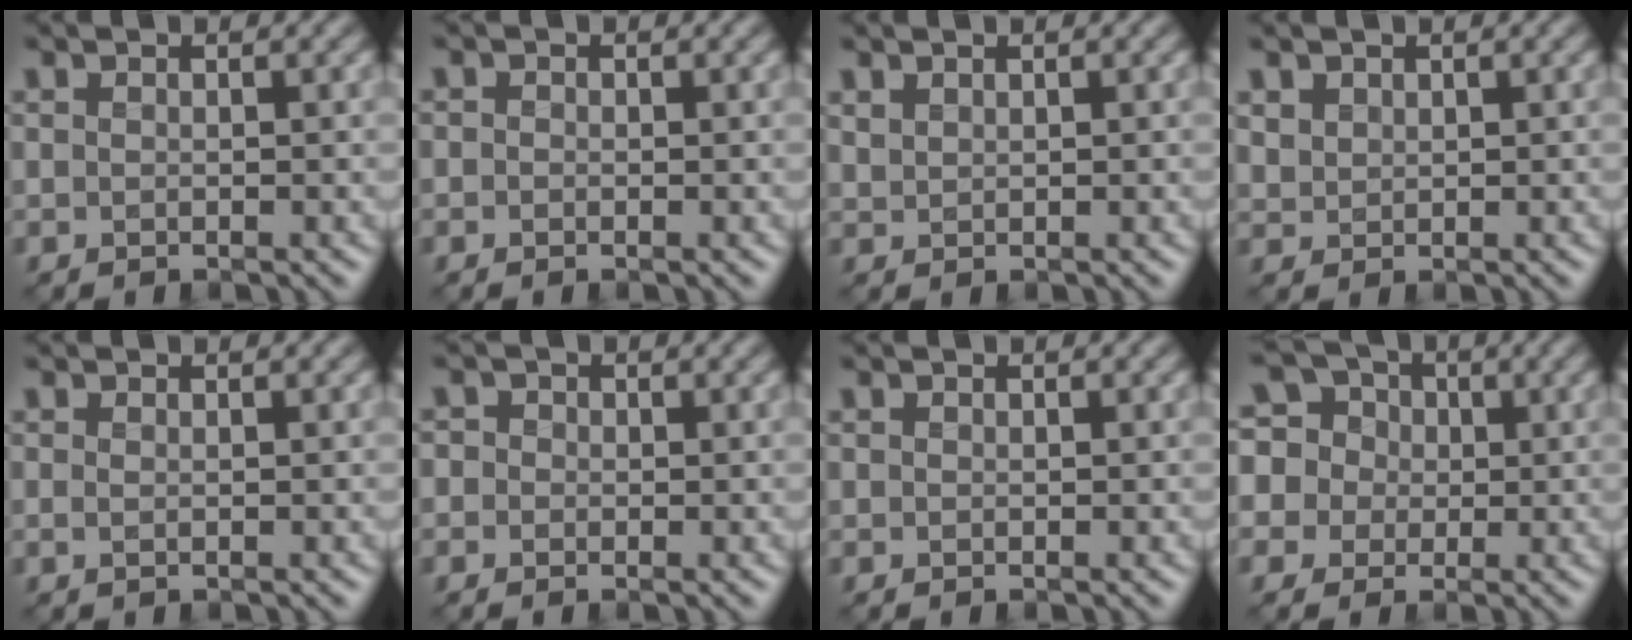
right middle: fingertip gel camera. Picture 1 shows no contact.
{"total": 0.6, "force": [-0.2, 0.6, 0.2], "torque": [-0.001, -0.004, -0.005]}
{"total": 0.9, "force": [0.8, 0.3, 0.2], "torque": [-0.012, 0.001, 0.021]}
{"total": 1.2, "force": [0.9, 0.8, 0.3], "torque": [-0.014, -0.002, 0.021]}
{"total": 0.5, "force": [0.1, 0.2, 0.5], "torque": [-0.013, 0.001, 0.002]}
{"total": 2.2, "force": [0.5, 2.0, 0.8], "torque": [0.005, 0.017, -0.020]}
{"total": 0.0}
{"total": 9.5, "force": [1.9, 8.6, 3.6], "torque": [-0.109, 0.046, 0.005]}